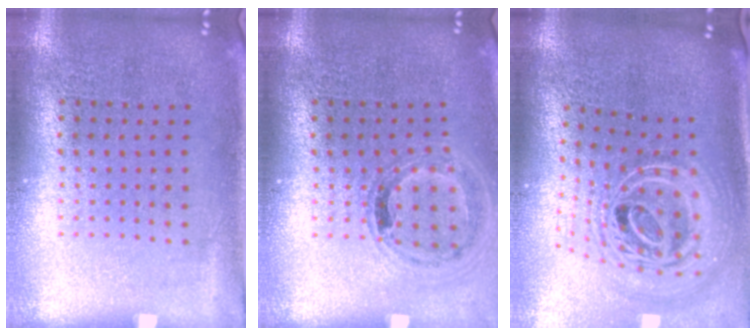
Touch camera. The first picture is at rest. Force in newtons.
{"total": 0.9, "press": 0.9, "slide": 0.1}
{"total": 2.8, "press": 1.9, "slide": 2.0}